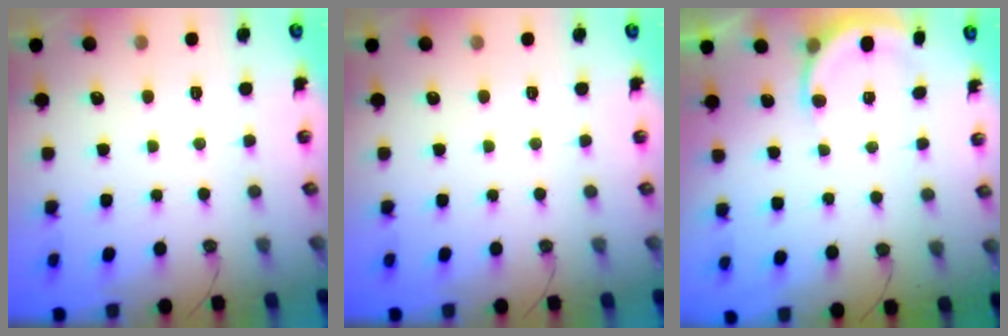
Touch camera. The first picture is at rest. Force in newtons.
{"total": 0.0}
{"total": 5.0, "press": 4.9, "slide": 0.8}